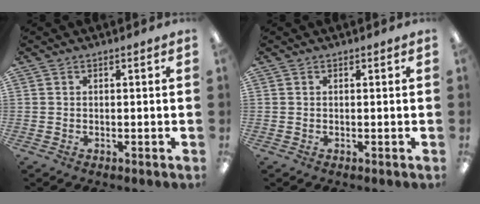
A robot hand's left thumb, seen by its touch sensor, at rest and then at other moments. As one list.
[{"total": 0.0}]